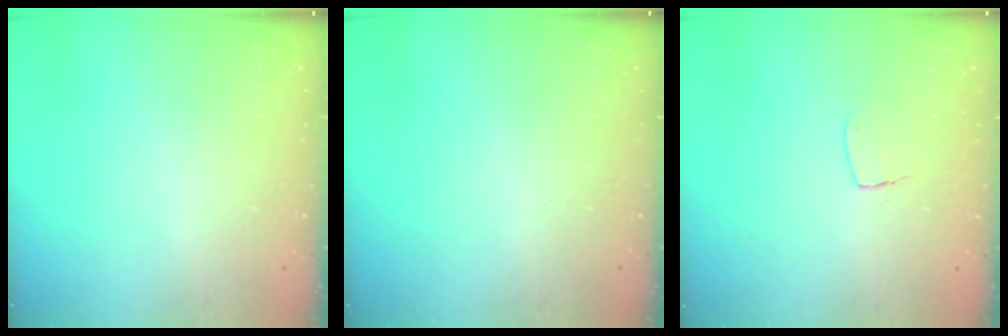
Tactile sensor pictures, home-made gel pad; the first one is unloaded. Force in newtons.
{"total": 0.0}
{"total": 5.6, "press": 5.5, "slide": 0.4}